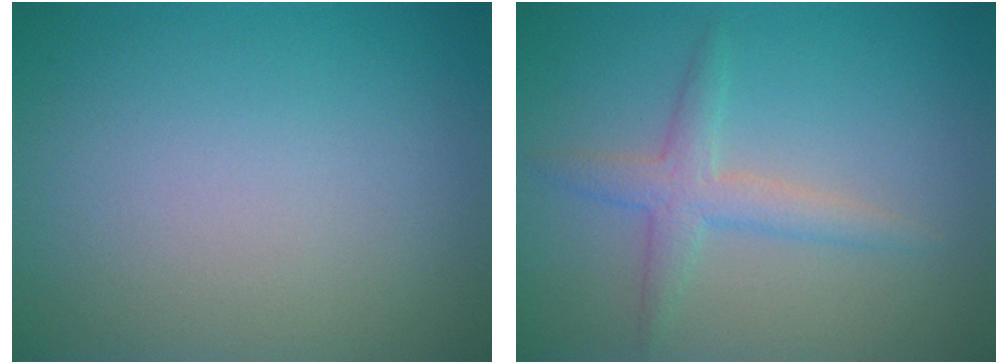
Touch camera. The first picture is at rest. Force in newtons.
{"total": 2.7, "press": 2.7, "slide": 0.0}